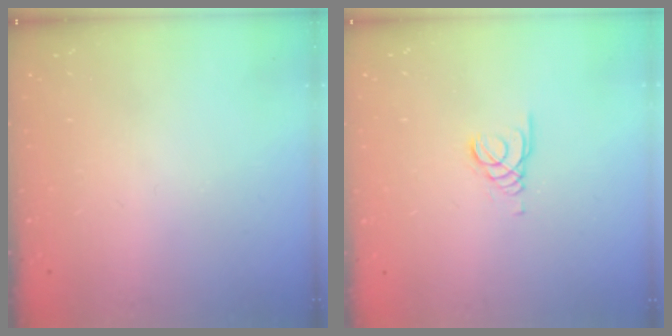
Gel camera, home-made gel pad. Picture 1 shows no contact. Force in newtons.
{"total": 1.3, "press": 1.3, "slide": 0.1}